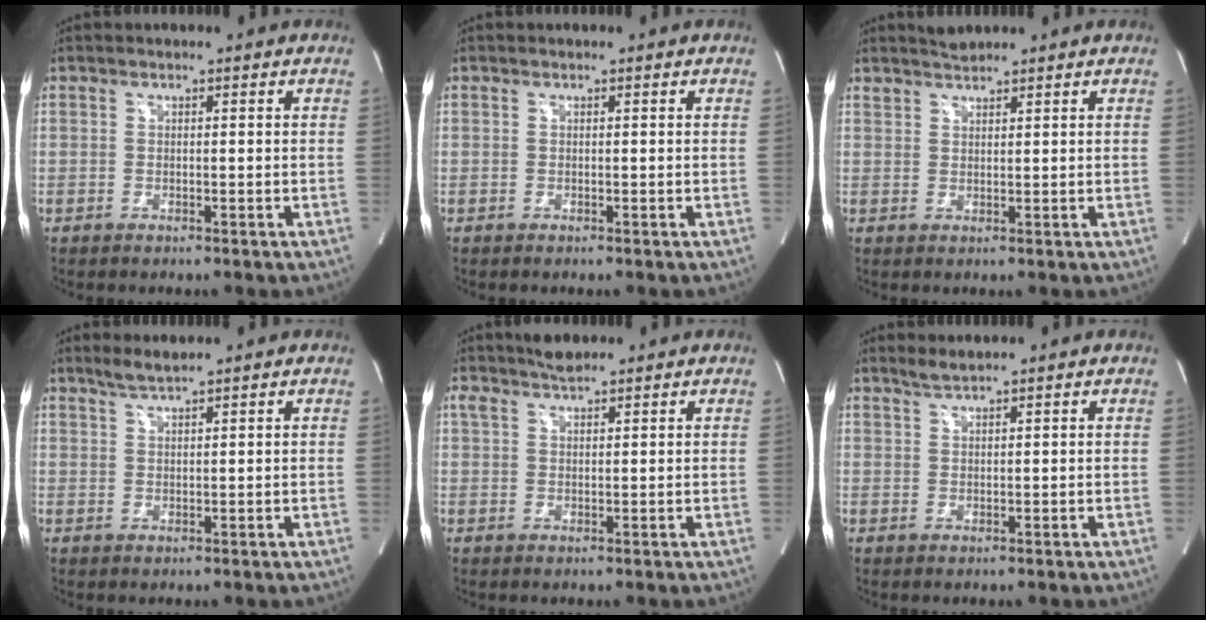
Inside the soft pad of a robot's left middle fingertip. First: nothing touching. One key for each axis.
{"total": 0.0}
{"total": 2.0, "fx": 2.0, "fy": 0.2, "fz": 0.2, "tx": -0.011, "ty": 0.005, "tz": 0.041}
{"total": 2.7, "fx": 2.3, "fy": -0.1, "fz": 1.3, "tx": -0.033, "ty": 0.004, "tz": 0.048}
{"total": 3.1, "fx": 2.7, "fy": 0.6, "fz": 1.3, "tx": -0.035, "ty": 0.012, "tz": 0.051}
{"total": 1.8, "fx": 1.6, "fy": -0.2, "fz": 0.6, "tx": -0.017, "ty": 0.003, "tz": 0.037}